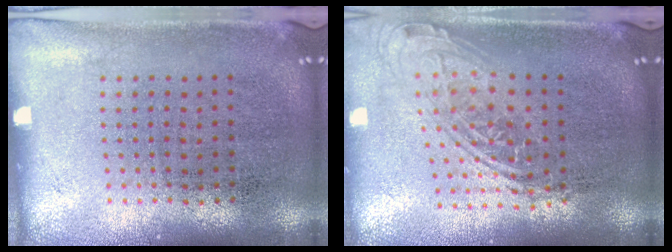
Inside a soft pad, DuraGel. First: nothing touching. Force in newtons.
{"total": 1.9, "press": 1.4, "slide": 1.2}